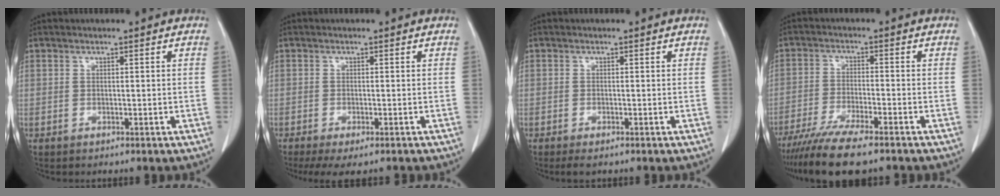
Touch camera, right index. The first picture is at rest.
{"total": 7.2, "force": [-5.9, 1.6, 3.8], "torque": [-0.045, -0.012, -0.089]}
{"total": 1.7, "force": [-1.2, 0.4, 1.1], "torque": [-0.016, -0.004, -0.016]}
{"total": 11.0, "force": [-8.8, 0.9, 6.5], "torque": [-0.104, -0.027, -0.144]}